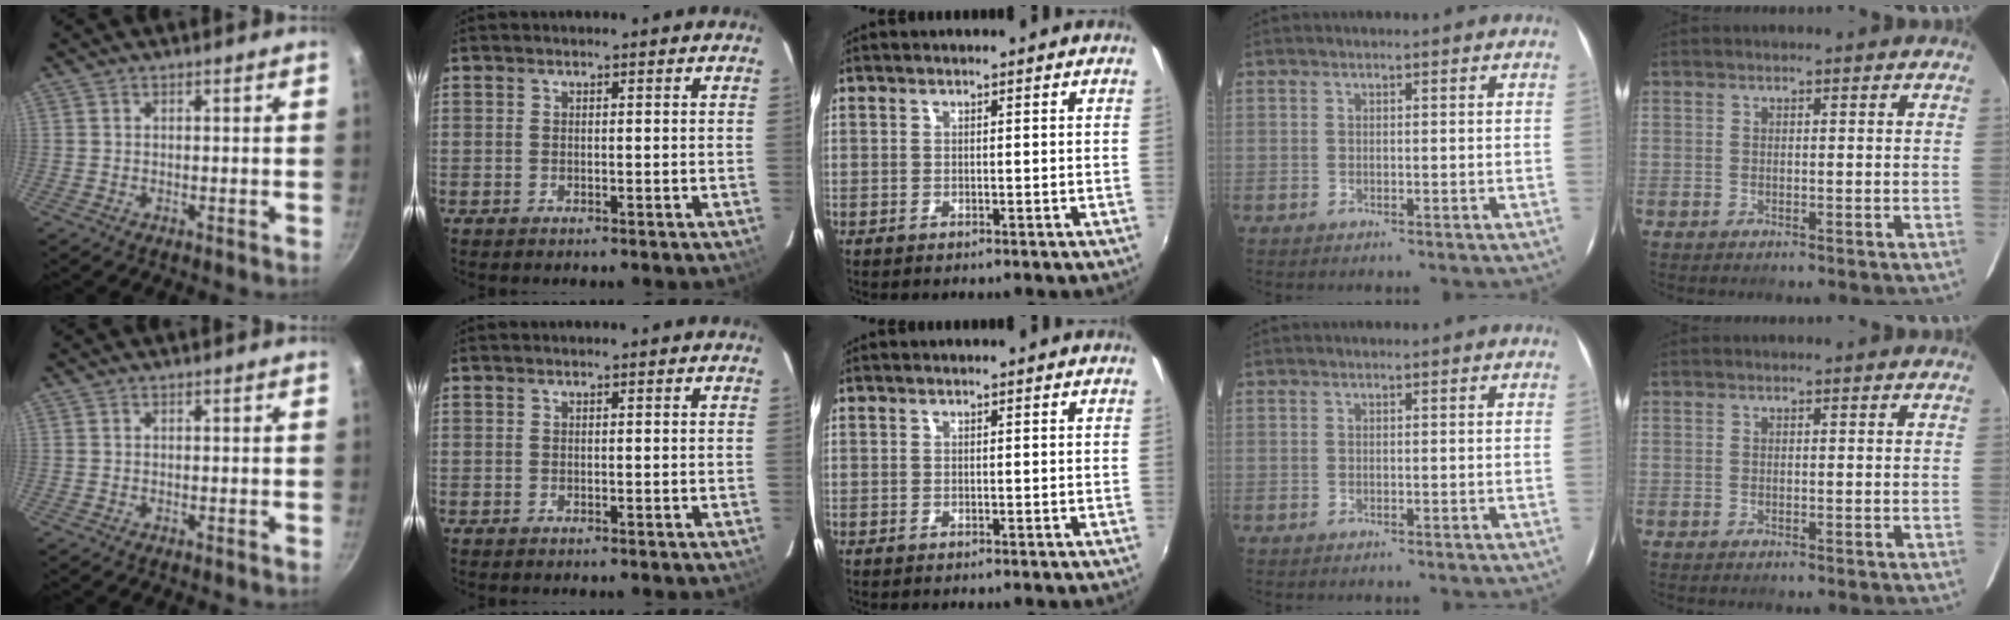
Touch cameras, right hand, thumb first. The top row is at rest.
{}